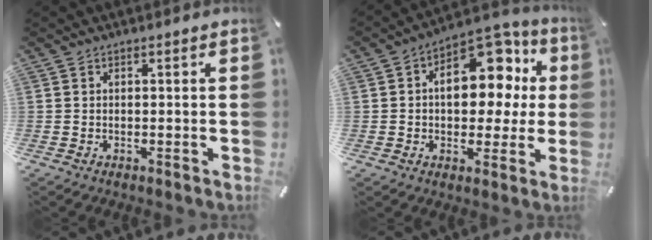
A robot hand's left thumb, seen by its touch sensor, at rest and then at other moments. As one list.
[{"total": 15.9, "force": [4.0, 10.6, 11.1], "torque": [-0.146, -0.022, 0.072]}]